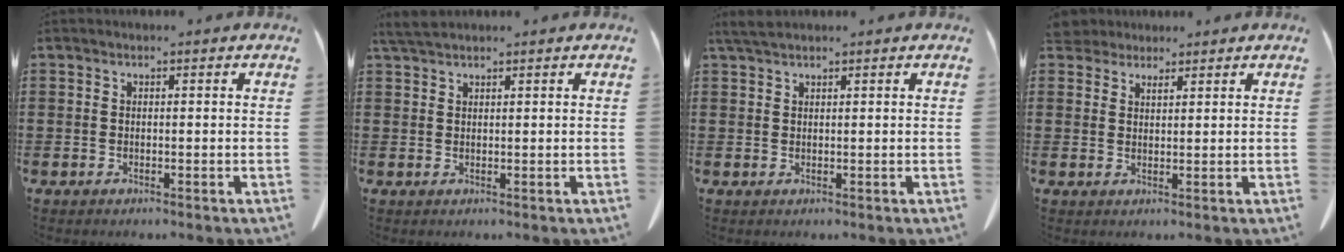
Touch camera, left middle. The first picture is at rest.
{"total": 2.2, "force": [1.8, 0.3, 1.2], "torque": [-0.028, 0.000, 0.036]}
{"total": 1.8, "force": [1.4, 0.2, 1.0], "torque": [-0.024, -0.001, 0.028]}
{"total": 2.9, "force": [2.7, 0.9, 0.5], "torque": [-0.018, -0.001, 0.053]}